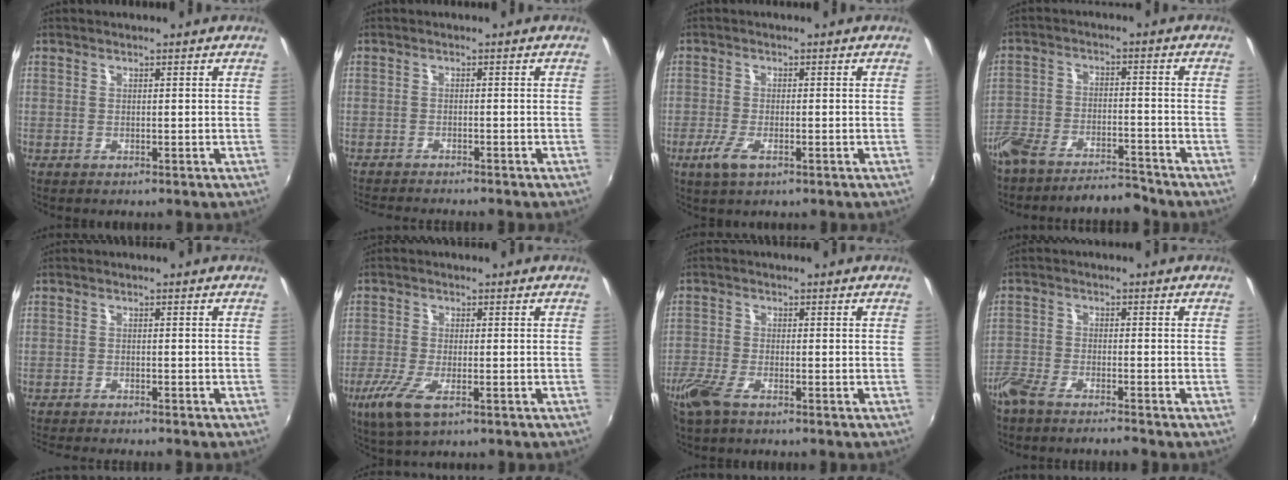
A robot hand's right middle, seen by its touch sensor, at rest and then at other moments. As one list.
[{"total": 6.1, "force": [-5.7, 0.2, 2.3], "torque": [-0.053, -0.016, -0.092]}, {"total": 4.5, "force": [-2.4, 1.5, 3.5], "torque": [-0.081, -0.010, -0.046]}, {"total": 10.2, "force": [-9.3, 2.5, 3.3], "torque": [-0.088, 0.004, -0.155]}, {"total": 5.8, "force": [-5.4, 0.0, 2.3], "torque": [-0.053, -0.016, -0.087]}, {"total": 8.0, "force": [-4.1, 2.7, 6.3], "torque": [-0.145, -0.027, -0.075]}, {"total": 5.6, "force": [-4.0, 1.7, 3.6], "torque": [-0.094, -0.013, -0.081]}, {"total": 5.4, "force": [-4.8, 0.6, 2.4], "torque": [-0.067, -0.013, -0.096]}]